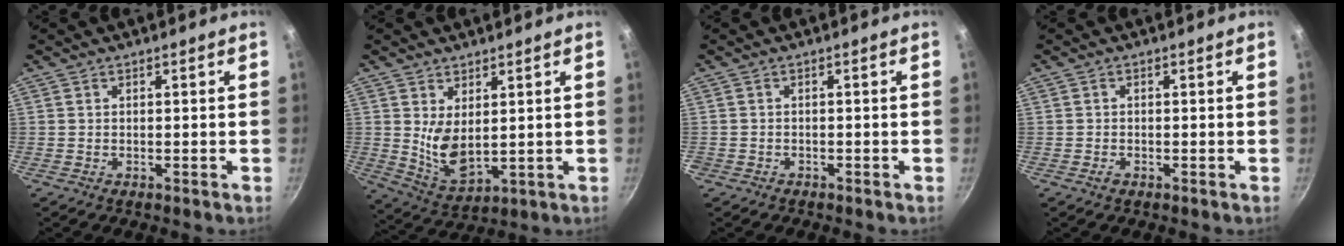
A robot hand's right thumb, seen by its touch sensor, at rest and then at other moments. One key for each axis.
{"total": 7.9, "fx": 1.8, "fy": 4.2, "fz": 6.4, "tx": -0.104, "ty": -0.032, "tz": 0.050}
{"total": 1.1, "fx": -0.8, "fy": 0.8, "fz": 0.0, "tx": -0.005, "ty": 0.015, "tz": -0.011}
{"total": 1.0, "fx": -0.6, "fy": 0.7, "fz": 0.5, "tx": -0.009, "ty": 0.002, "tz": -0.013}